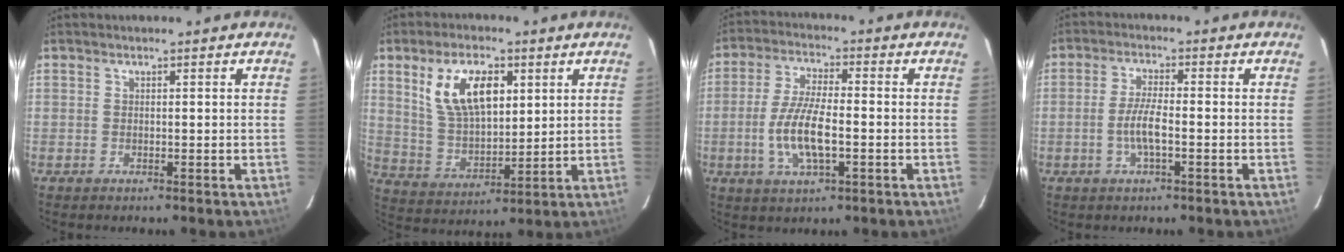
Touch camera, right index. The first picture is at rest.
{"total": 12.6, "force": [5.0, 6.3, 9.7], "torque": [-0.183, 0.012, 0.104]}
{"total": 9.9, "force": [-2.4, 3.2, 9.0], "torque": [-0.184, -0.004, -0.045]}
{"total": 4.8, "force": [-1.5, 0.8, 4.5], "torque": [-0.091, -0.001, -0.028]}